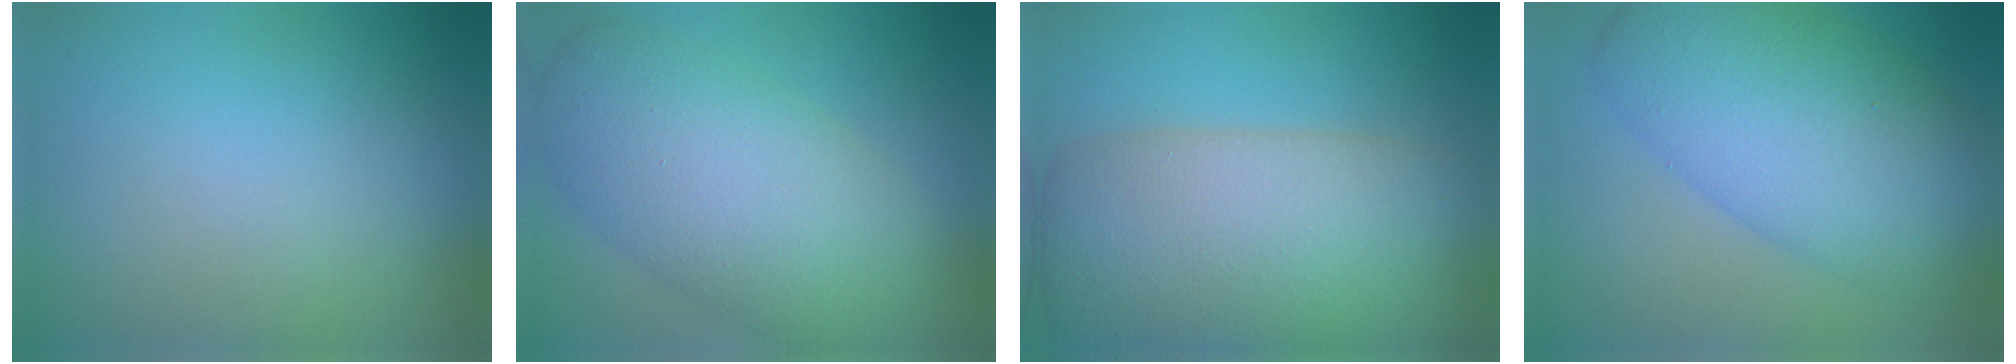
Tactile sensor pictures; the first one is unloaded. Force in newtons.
{"total": 10.5, "press": 10.4, "slide": 0.7}
{"total": 13.5, "press": 13.5, "slide": 0.9}
{"total": 9.6, "press": 9.6, "slide": 0.2}